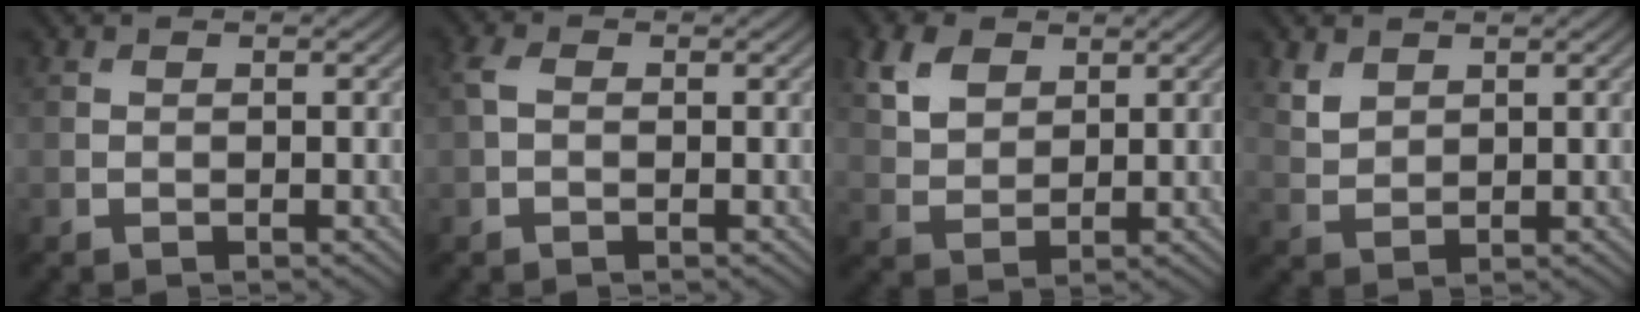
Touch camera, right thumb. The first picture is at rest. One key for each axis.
{"total": 2.2, "fx": 0.2, "fy": 1.4, "fz": 1.6, "tx": -0.041, "ty": 0.005, "tz": -0.002}
{"total": 5.7, "fx": 2.9, "fy": 3.7, "fz": 3.2, "tx": -0.082, "ty": 0.003, "tz": 0.061}
{"total": 3.0, "fx": 1.9, "fy": 1.8, "fz": 1.3, "tx": -0.036, "ty": -0.003, "tz": 0.046}